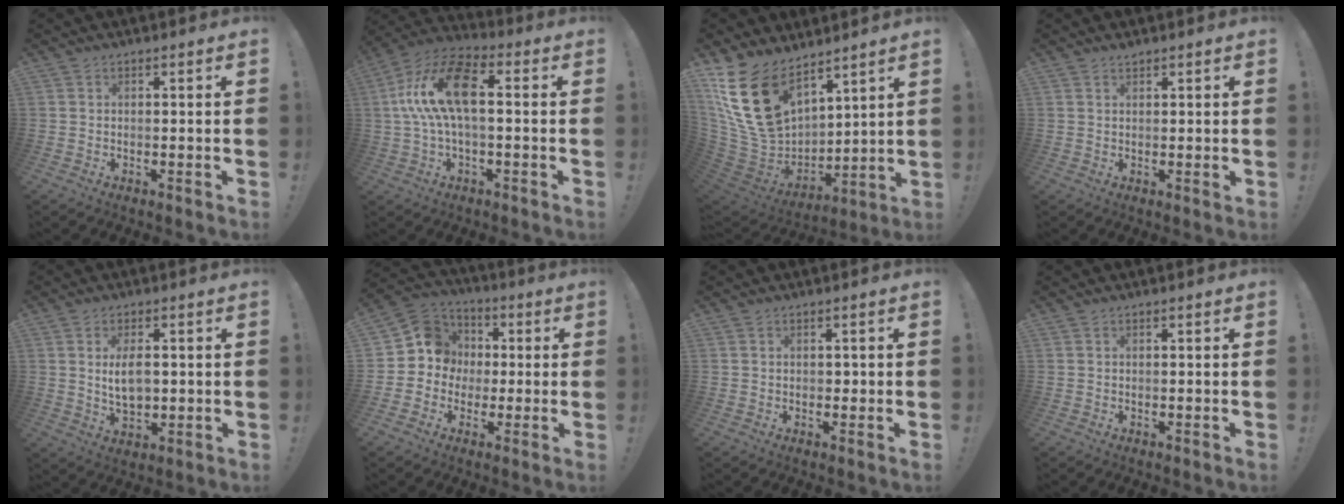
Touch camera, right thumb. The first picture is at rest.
{"total": 16.5, "force": [1.7, 7.8, 14.5], "torque": [-0.273, 0.011, 0.029]}
{"total": 20.1, "force": [11.1, 11.9, 11.7], "torque": [-0.230, -0.068, 0.215]}
{"total": 1.0, "force": [0.9, 0.0, 0.5], "torque": [-0.009, -0.001, 0.016]}
{"total": 7.0, "force": [0.6, 3.9, 5.7], "torque": [-0.097, -0.003, 0.008]}
{"total": 10.7, "force": [-0.3, 10.3, 3.2], "torque": [-0.047, 0.016, 0.004]}
{"total": 1.1, "force": [0.0, 1.0, 0.4], "torque": [-0.006, 0.003, -0.002]}
{"total": 0.0}